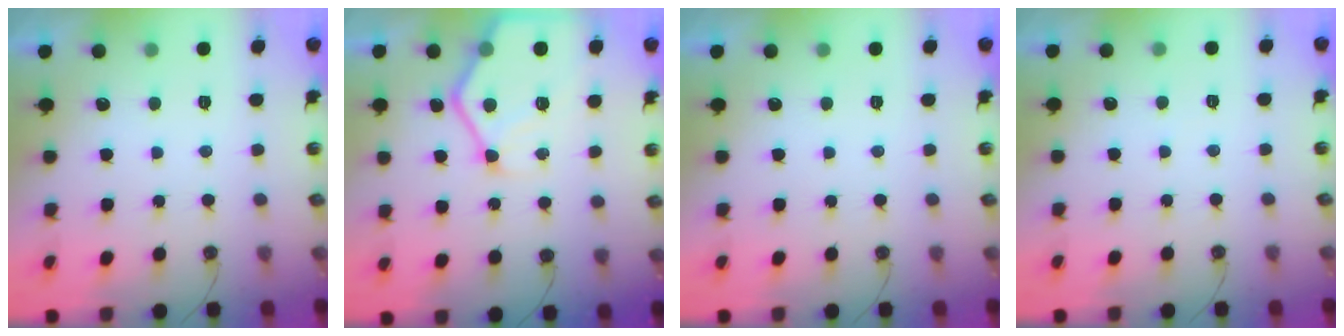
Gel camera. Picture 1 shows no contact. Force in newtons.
{"total": 13.6, "press": 13.5, "slide": 1.4}
{"total": 0.0}
{"total": 1.4, "press": 1.3, "slide": 0.3}